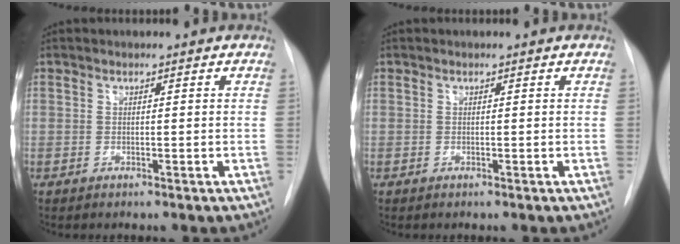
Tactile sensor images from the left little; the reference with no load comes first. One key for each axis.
{"total": 0.0}